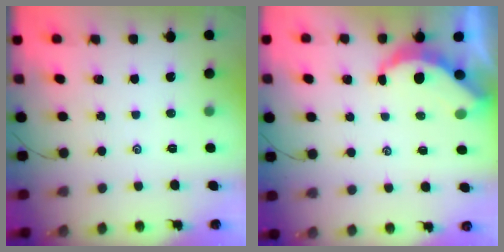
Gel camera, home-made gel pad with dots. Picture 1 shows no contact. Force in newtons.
{"total": 4.7, "press": 4.7, "slide": 0.4}